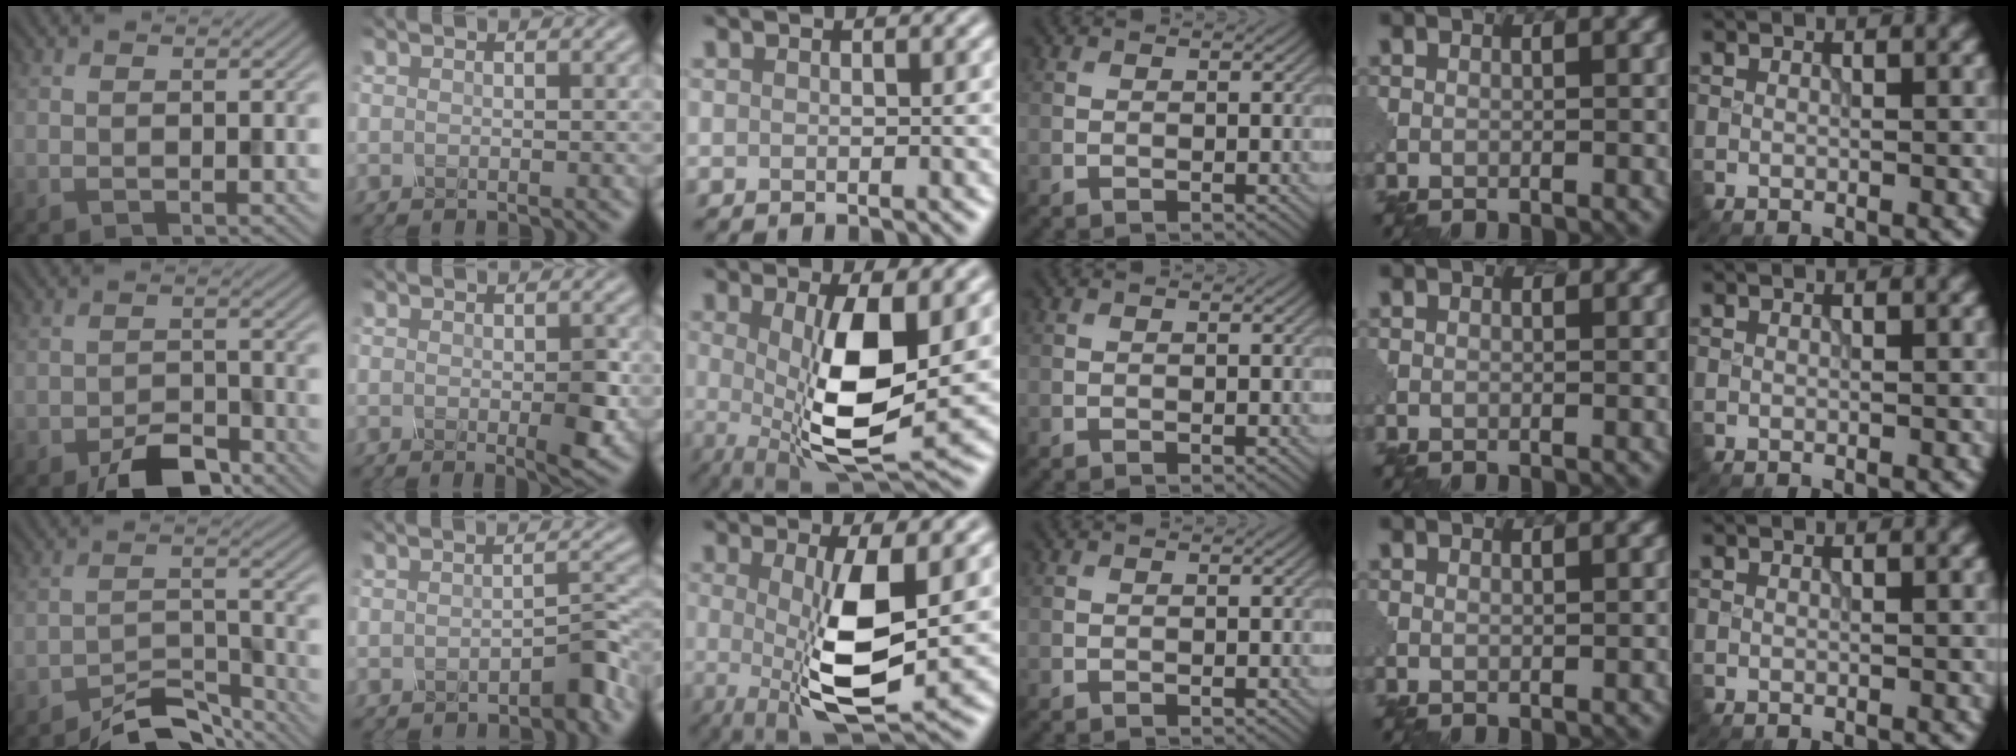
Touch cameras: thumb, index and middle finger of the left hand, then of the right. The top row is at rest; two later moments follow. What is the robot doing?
{"motion": "press", "object": "mechanical pencil"}